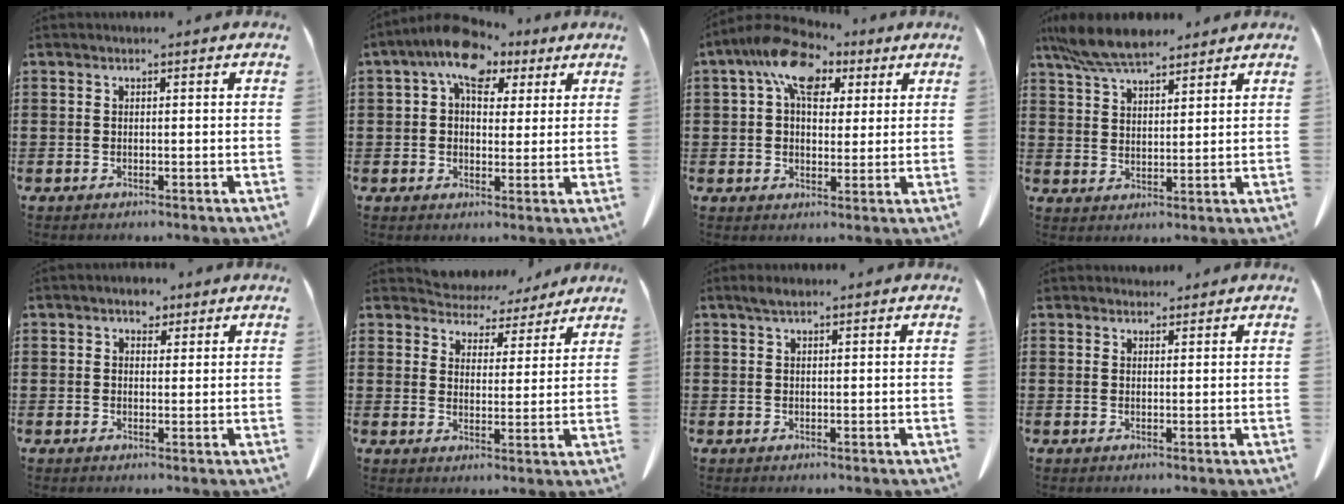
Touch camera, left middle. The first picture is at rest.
{"total": 7.8, "force": [4.6, 4.6, 4.2], "torque": [-0.089, -0.002, 0.081]}
{"total": 9.3, "force": [5.0, 5.8, 5.4], "torque": [-0.103, -0.002, 0.087]}
{"total": 7.6, "force": [6.6, 1.9, 3.3], "torque": [-0.085, -0.013, 0.124]}
{"total": 2.3, "force": [1.8, 1.4, 0.5], "torque": [-0.006, 0.005, 0.031]}
{"total": 5.0, "force": [4.8, 1.4, 0.2], "torque": [-0.032, -0.032, 0.084]}
{"total": 1.3, "force": [1.0, 0.2, 0.8], "torque": [-0.019, -0.001, 0.019]}
{"total": 1.7, "force": [1.6, 0.6, 0.1], "torque": [-0.008, 0.003, 0.032]}